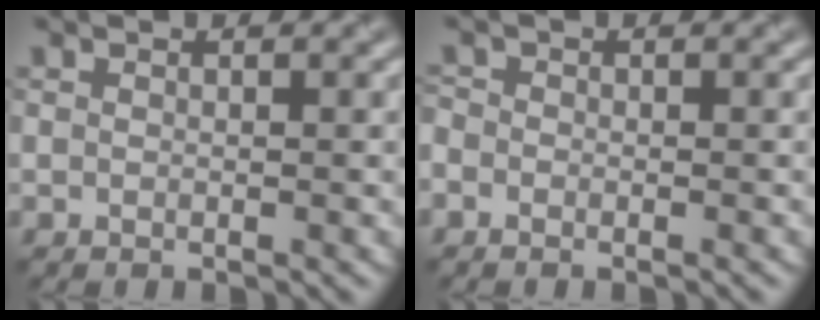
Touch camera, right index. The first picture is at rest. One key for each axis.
{"total": 1.1, "fx": -0.7, "fy": 0.9, "fz": 0.1, "tx": 0.001, "ty": -0.002, "tz": -0.017}